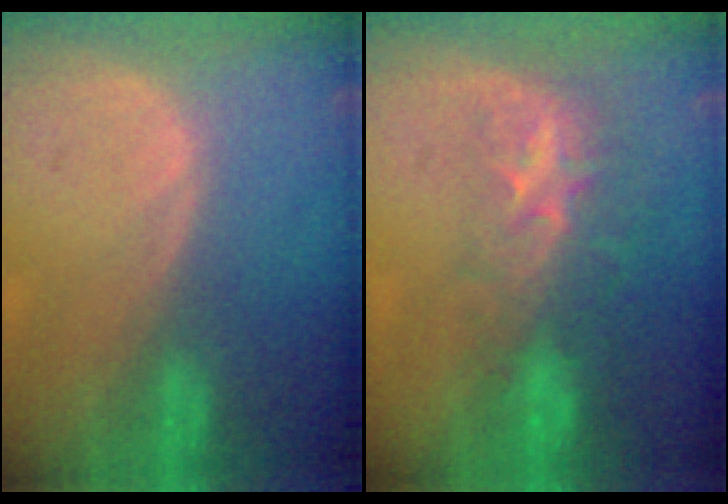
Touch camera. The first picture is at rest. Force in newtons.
{"total": 8.8, "press": 7.2, "slide": 5.1}